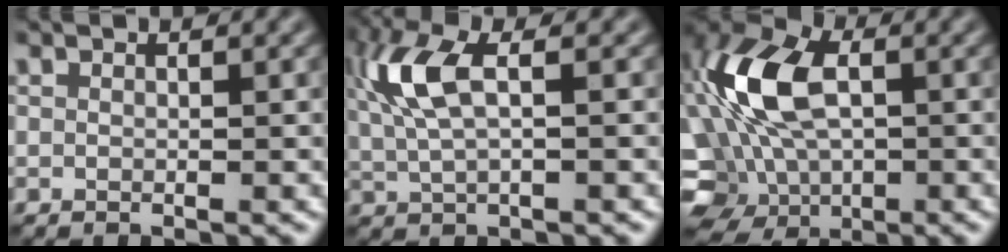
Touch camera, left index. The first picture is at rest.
{"total": 5.5, "force": [1.5, 2.2, 4.9], "torque": [-0.116, 0.010, 0.028]}
{"total": 14.3, "force": [-0.7, 9.2, 10.9], "torque": [-0.206, 0.006, -0.021]}